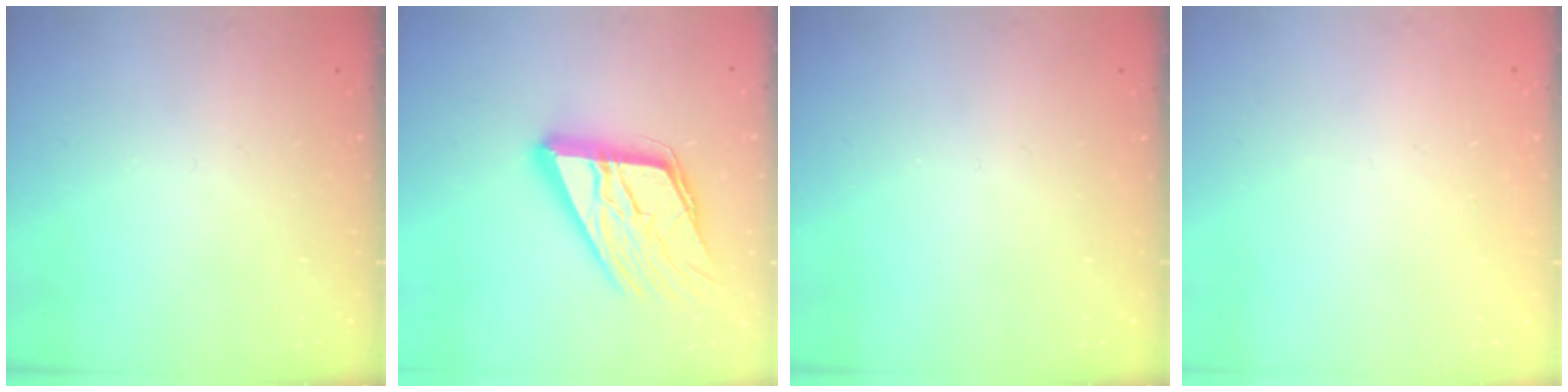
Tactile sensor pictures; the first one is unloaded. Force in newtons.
{"total": 20.2, "press": 20.1, "slide": 2.1}
{"total": 0.0}
{"total": 0.9, "press": 0.9, "slide": 0.0}